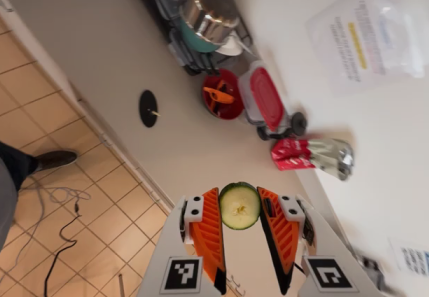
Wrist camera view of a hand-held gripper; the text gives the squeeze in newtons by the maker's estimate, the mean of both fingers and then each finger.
{"total": 6.5, "left": 6.1, "right": 7.0}